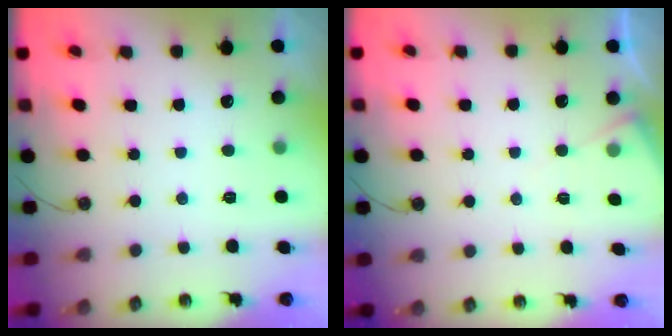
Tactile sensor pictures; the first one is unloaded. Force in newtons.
{"total": 5.3, "press": 5.3, "slide": 0.5}